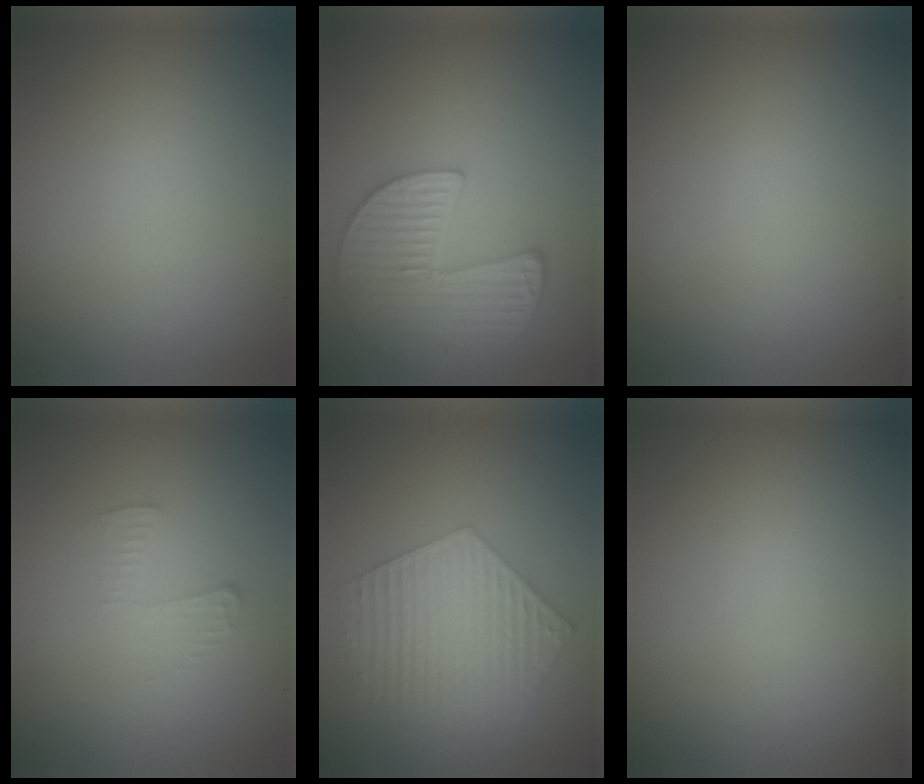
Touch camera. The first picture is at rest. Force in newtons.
{"total": 5.4, "press": 4.7, "slide": 2.7}
{"total": 0.0}
{"total": 1.4, "press": 1.4, "slide": 0.1}
{"total": 5.9, "press": 4.4, "slide": 4.0}
{"total": 0.0}